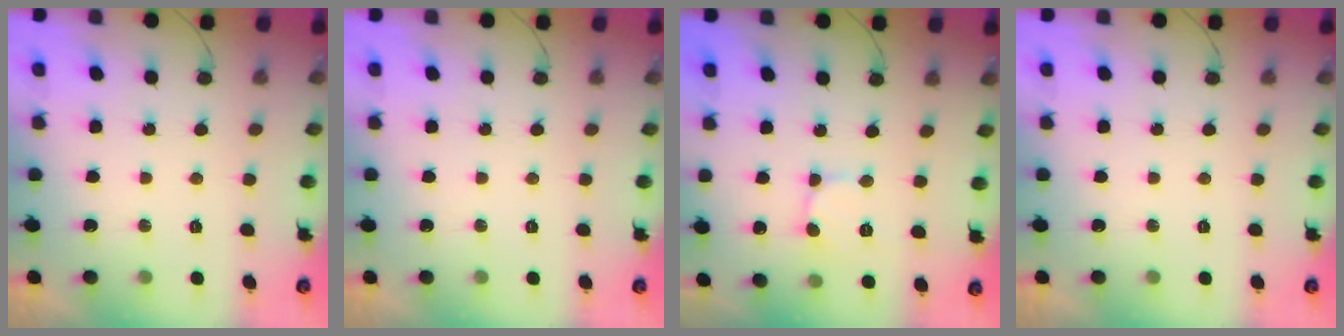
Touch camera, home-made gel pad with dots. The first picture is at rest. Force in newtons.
{"total": 0.0}
{"total": 2.2, "press": 2.2, "slide": 0.1}
{"total": 0.0}